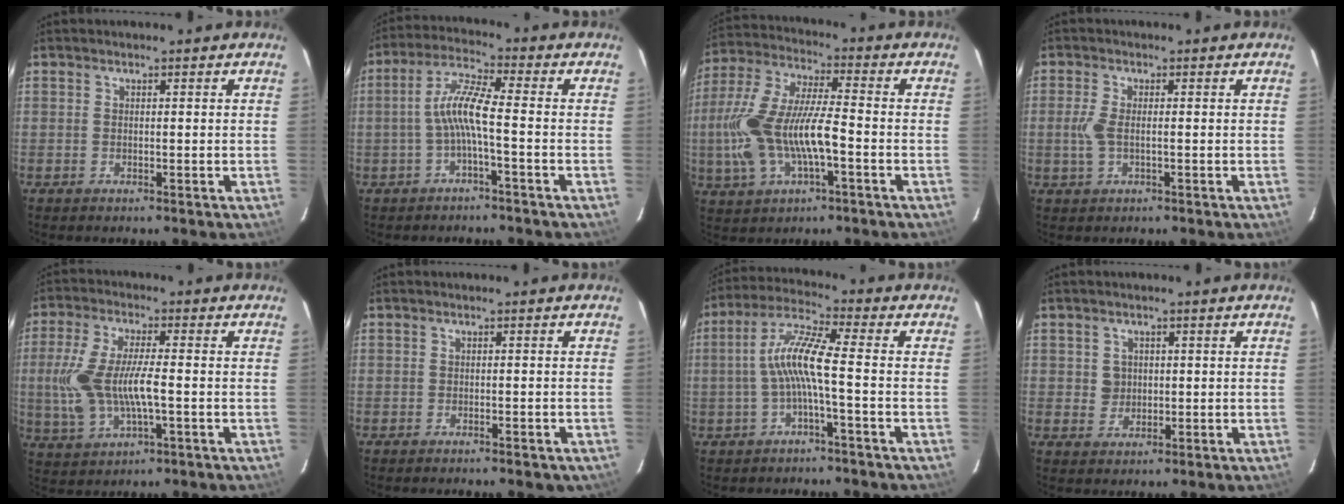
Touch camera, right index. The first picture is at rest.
{"total": 6.5, "force": [-1.8, 0.3, 6.2], "torque": [-0.144, 0.016, -0.034]}
{"total": 16.3, "force": [-3.9, 5.7, 14.8], "torque": [-0.315, 0.000, -0.071]}
{"total": 4.1, "force": [-0.5, 1.7, 3.7], "torque": [-0.083, -0.001, -0.010]}
{"total": 12.2, "force": [-1.4, 4.5, 11.3], "torque": [-0.236, -0.004, -0.020]}
{"total": 3.4, "force": [-2.7, 1.3, 1.6], "torque": [-0.030, 0.001, -0.026]}
{"total": 7.9, "force": [-1.7, 0.2, 7.7], "torque": [-0.174, 0.016, -0.032]}
{"total": 3.0, "force": [0.3, 2.9, 0.6], "torque": [-0.007, 0.007, 0.007]}